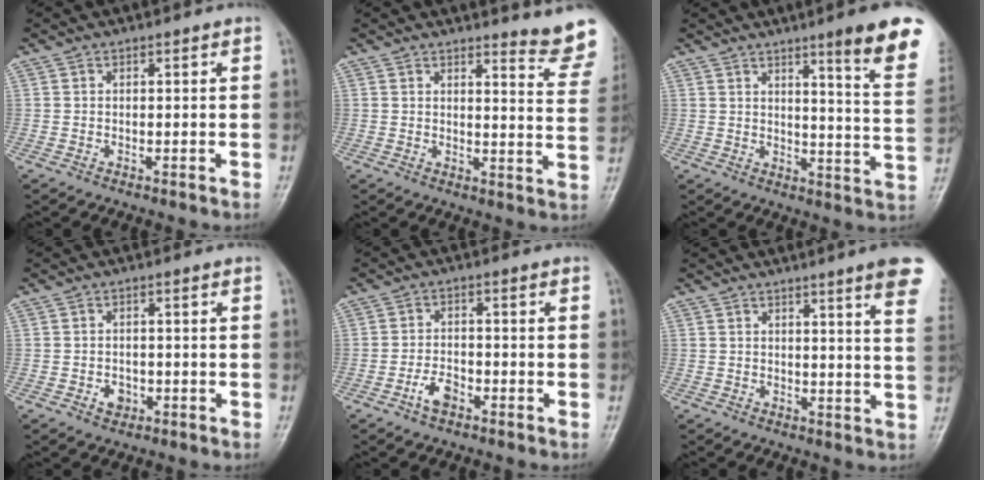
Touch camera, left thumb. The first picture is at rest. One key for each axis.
{"total": 9.4, "fx": 9.0, "fy": 0.5, "fz": 2.8, "tx": -0.011, "ty": -0.101, "tz": 0.086}
{"total": 14.5, "fx": 8.9, "fy": 1.0, "fz": 11.4, "tx": -0.126, "ty": -0.053, "tz": 0.107}
{"total": 2.5, "fx": -0.9, "fy": 2.1, "fz": 1.0, "tx": -0.002, "ty": 0.005, "tz": -0.010}
{"total": 3.8, "fx": -2.3, "fy": 2.1, "fz": 2.2, "tx": -0.034, "ty": 0.020, "tz": -0.043}
{"total": 10.3, "fx": 6.5, "fy": 0.3, "fz": 8.0, "tx": -0.086, "ty": -0.023, "tz": 0.062}